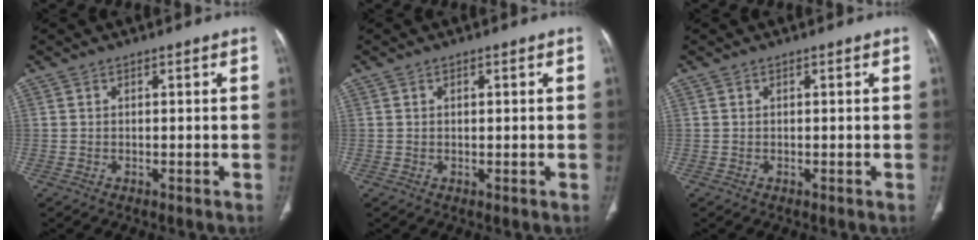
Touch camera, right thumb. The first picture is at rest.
{"total": 0.9, "force": [0.3, 0.4, 0.7], "torque": [-0.008, -0.005, 0.003]}
{"total": 0.0}